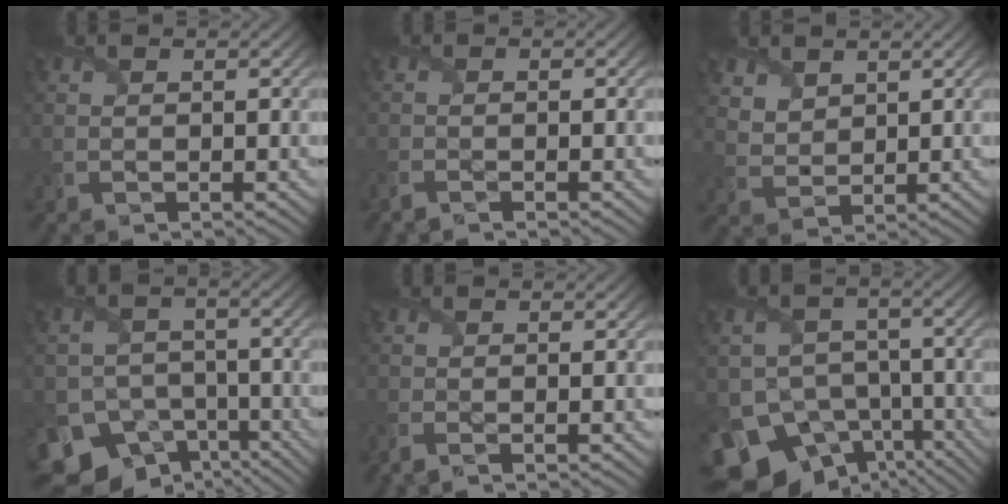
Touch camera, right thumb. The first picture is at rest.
{"total": 1.9, "force": [-1.5, -0.1, 1.2], "torque": [-0.029, -0.006, -0.033]}
{"total": 3.3, "force": [2.5, 1.9, 0.9], "torque": [-0.046, -0.014, 0.064]}
{"total": 12.7, "force": [-8.4, 8.9, 3.3], "torque": [-0.087, -0.039, -0.137]}
{"total": 2.2, "force": [-1.6, -0.1, 1.5], "torque": [-0.039, -0.007, -0.035]}
{"total": 15.6, "force": [-9.7, 11.0, 5.2], "torque": [-0.126, -0.056, -0.147]}